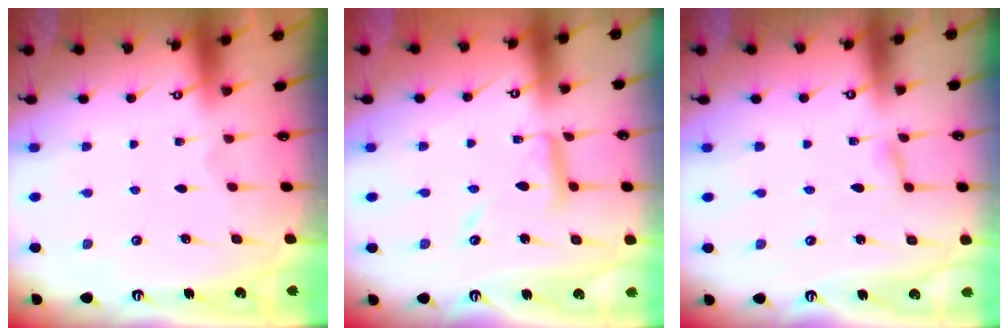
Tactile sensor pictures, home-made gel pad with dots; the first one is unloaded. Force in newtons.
{"total": 9.0, "press": 9.0, "slide": 0.5}
{"total": 3.0, "press": 3.0, "slide": 0.3}